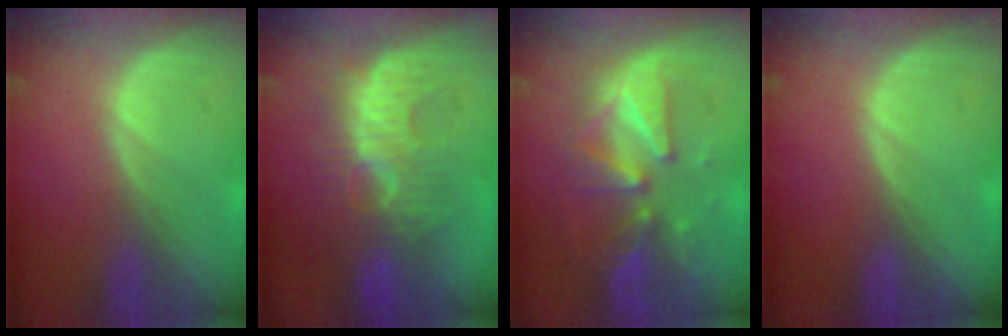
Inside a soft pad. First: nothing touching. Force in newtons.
{"total": 9.0, "press": 8.9, "slide": 1.6}
{"total": 9.3, "press": 8.5, "slide": 3.7}
{"total": 0.0}